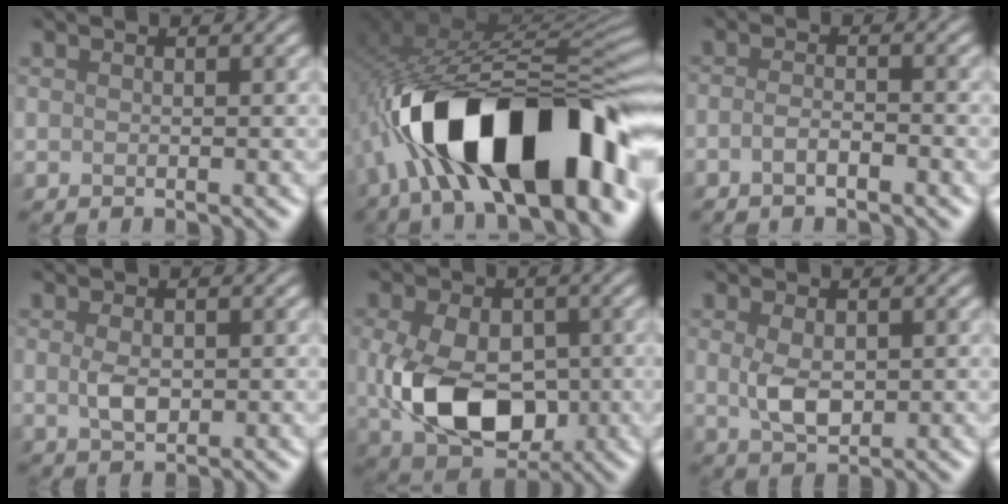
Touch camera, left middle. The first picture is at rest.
{"total": 16.8, "force": [-6.4, 6.9, 14.0], "torque": [-0.224, -0.002, -0.089]}
{"total": 1.7, "force": [-1.1, 0.0, 1.3], "torque": [-0.032, 0.008, -0.019]}
{"total": 2.0, "force": [-0.2, 1.0, 1.7], "torque": [-0.041, 0.004, 0.002]}
{"total": 9.2, "force": [-0.9, 6.2, 6.7], "torque": [-0.150, -0.009, -0.004]}
{"total": 3.1, "force": [0.0, 1.7, 2.5], "torque": [-0.060, 0.004, 0.007]}